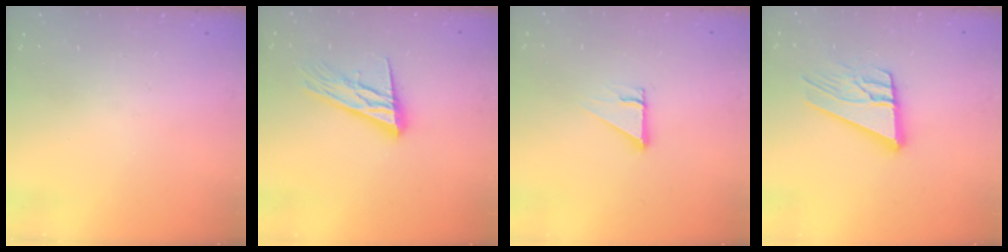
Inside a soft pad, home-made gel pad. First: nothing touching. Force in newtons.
{"total": 15.6, "press": 15.1, "slide": 3.7}
{"total": 2.7, "press": 2.7, "slide": 0.0}
{"total": 14.1, "press": 13.9, "slide": 2.4}